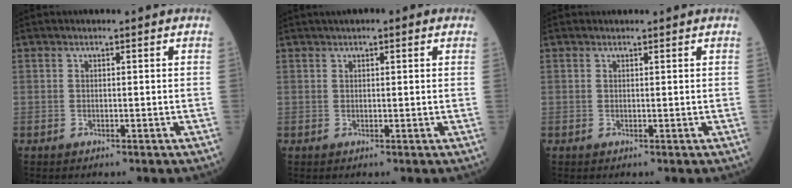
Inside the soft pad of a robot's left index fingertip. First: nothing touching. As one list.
[{"total": 3.1, "force": [2.0, 0.7, 2.3], "torque": [-0.036, 0.023, 0.026]}, {"total": 0.8, "force": [0.8, 0.1, 0.0], "torque": [-0.008, 0.007, 0.012]}]